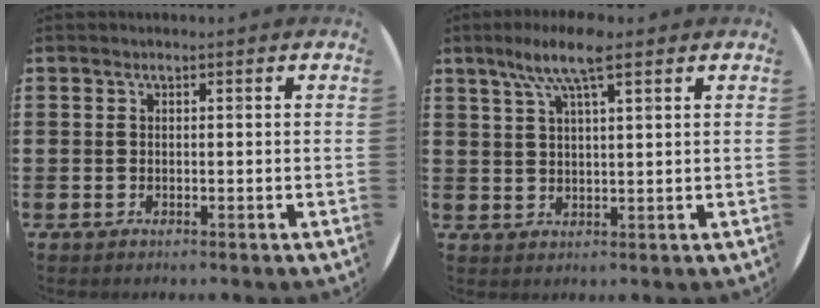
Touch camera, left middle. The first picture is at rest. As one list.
[{"total": 7.1, "force": [4.7, 1.2, 5.2], "torque": [-0.112, 0.003, 0.081]}]